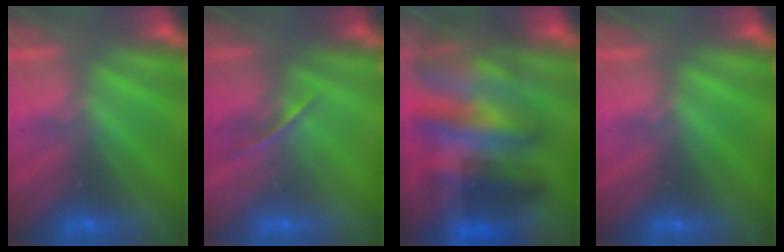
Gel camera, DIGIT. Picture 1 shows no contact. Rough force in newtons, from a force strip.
{"total": 1.4}
{"total": 7.4}
{"total": 0.0}